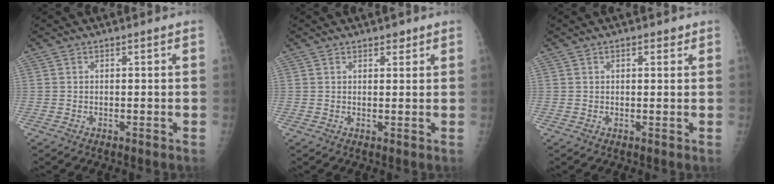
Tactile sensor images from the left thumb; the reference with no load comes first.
{"total": 1.7, "force": [1.2, 0.9, 0.7], "torque": [0.000, -0.007, 0.015]}
{"total": 1.8, "force": [1.0, 0.9, 1.2], "torque": [-0.010, -0.002, 0.011]}